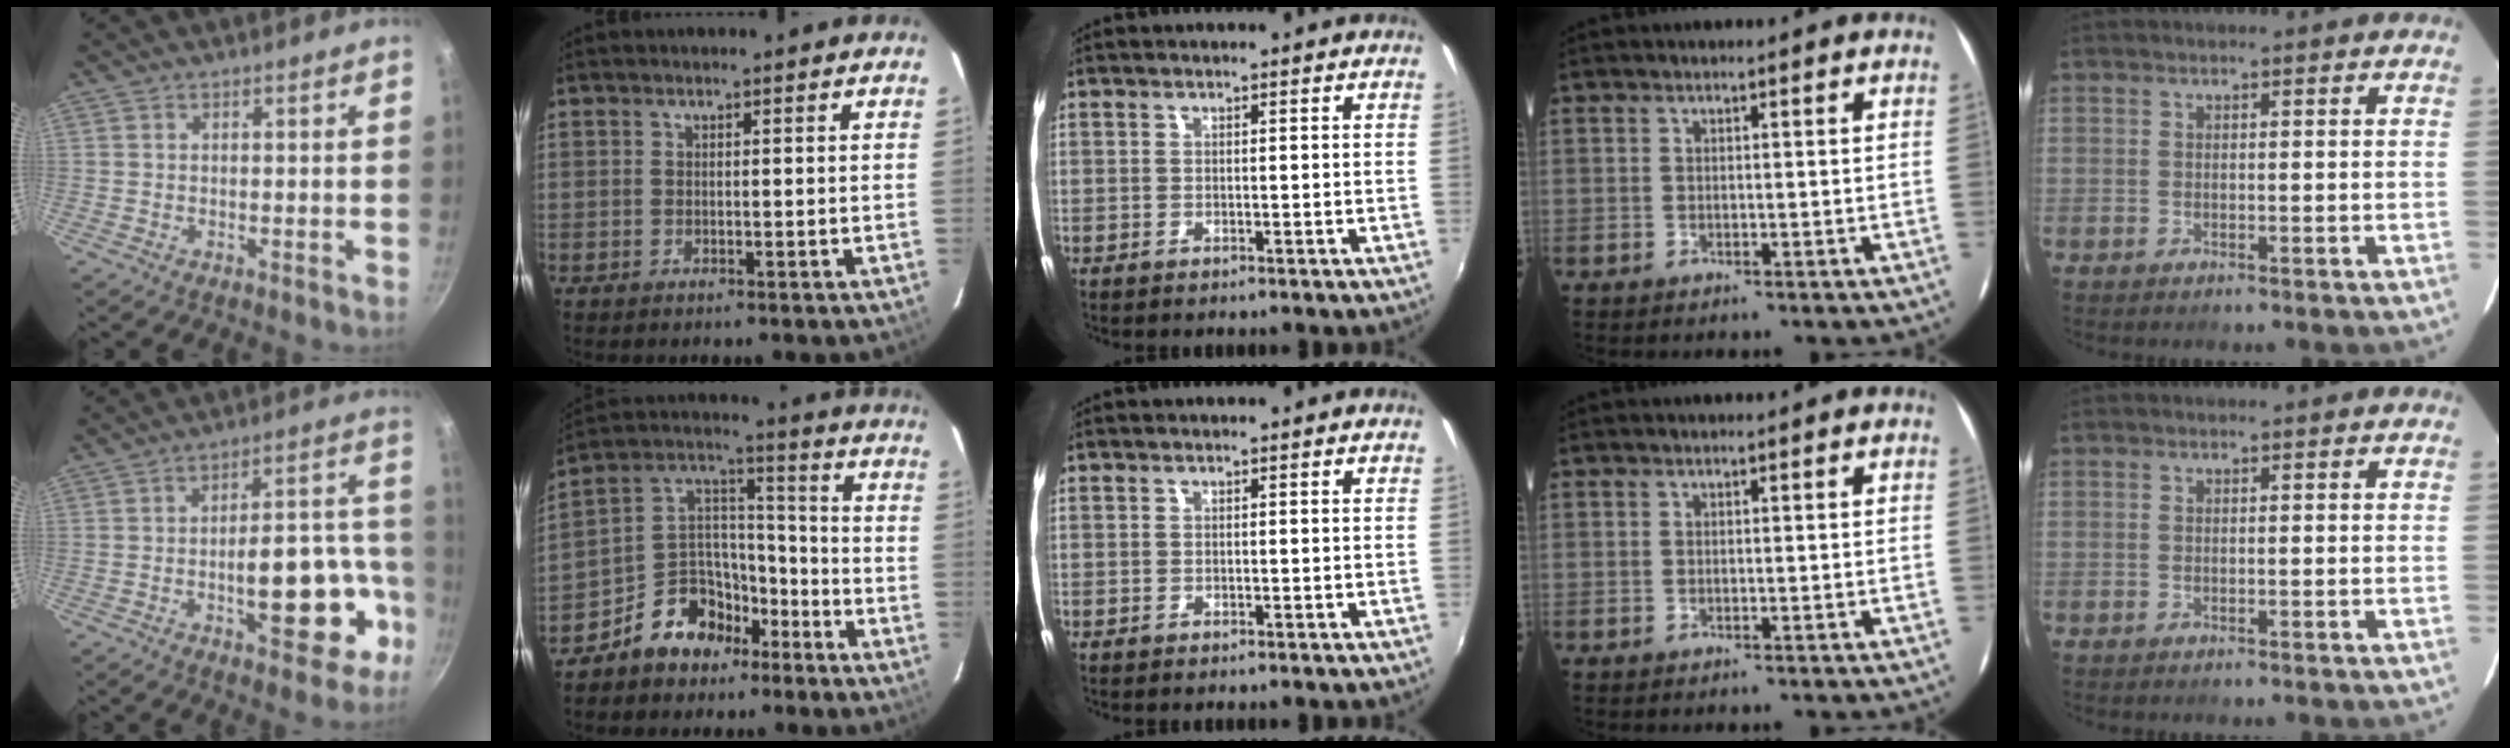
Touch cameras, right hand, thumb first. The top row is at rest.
{"thumb": {"total": 16.6, "force": [-5.8, 7.5, 13.6], "torque": [-0.143, 0.054, -0.075]}, "index": {"total": 11.8, "force": [-7.8, 8.1, 3.7], "torque": [-0.079, 0.065, -0.128]}}